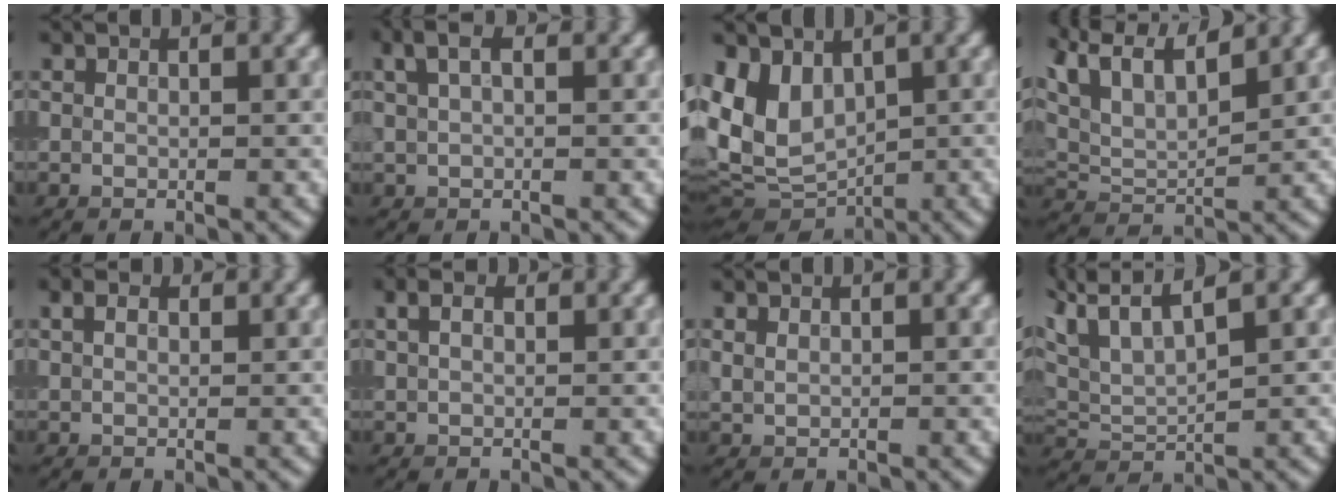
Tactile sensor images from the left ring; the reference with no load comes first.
{"total": 2.5, "force": [1.2, 1.1, 1.8], "torque": [-0.045, 0.007, 0.022]}
{"total": 7.3, "force": [0.8, 5.2, 5.1], "torque": [-0.120, -0.007, 0.013]}
{"total": 9.8, "force": [6.5, 3.9, 6.2], "torque": [-0.129, 0.038, 0.097]}
{"total": 1.5, "force": [0.7, 1.0, 0.9], "torque": [-0.022, 0.006, 0.010]}
{"total": 1.8, "force": [0.8, 1.1, 1.2], "torque": [-0.028, 0.006, 0.014]}
{"total": 0.7, "force": [0.4, 0.5, 0.4], "torque": [-0.012, 0.000, 0.011]}
{"total": 5.9, "force": [4.1, 1.6, 3.9], "torque": [-0.096, 0.018, 0.073]}